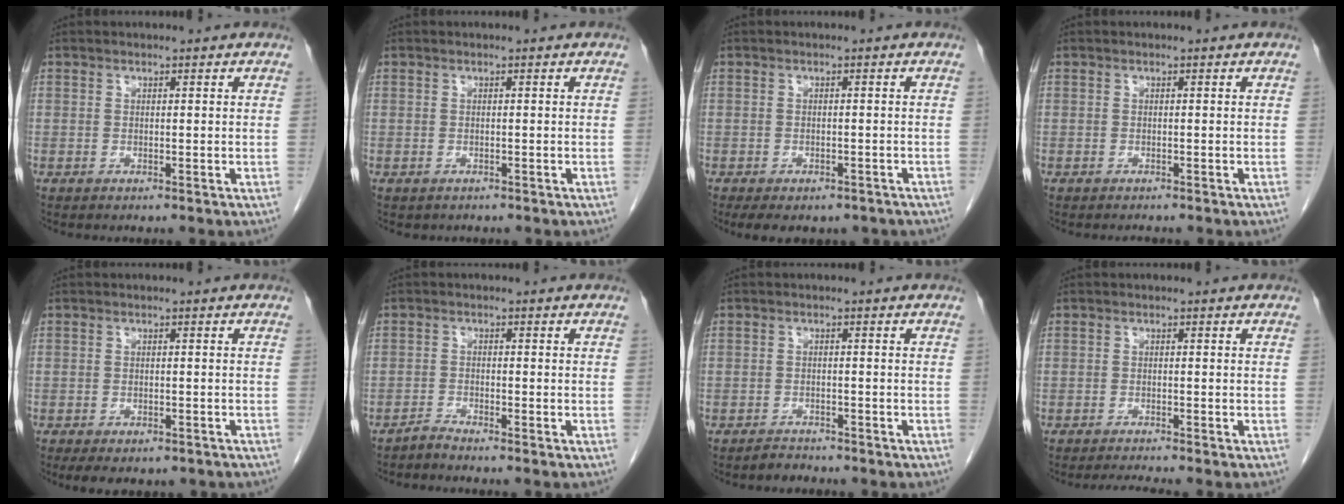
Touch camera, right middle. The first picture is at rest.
{"total": 0.7, "force": [-0.6, 0.5, 0.0], "torque": [-0.011, 0.001, -0.007]}
{"total": 9.0, "force": [-7.0, 4.1, 4.0], "torque": [-0.057, 0.000, -0.079]}
{"total": 0.8, "force": [-0.8, 0.1, 0.2], "torque": [-0.007, -0.003, -0.011]}
{"total": 7.2, "force": [-5.5, 3.2, 3.4], "torque": [-0.039, -0.001, -0.064]}
{"total": 1.4, "force": [-1.3, -0.4, 0.0], "torque": [0.002, -0.005, -0.027]}
{"total": 1.6, "force": [-1.6, 0.4, -0.1], "torque": [-0.003, -0.004, -0.024]}
{"total": 2.2, "force": [-2.0, -0.9, 0.5], "torque": [-0.016, -0.012, -0.035]}